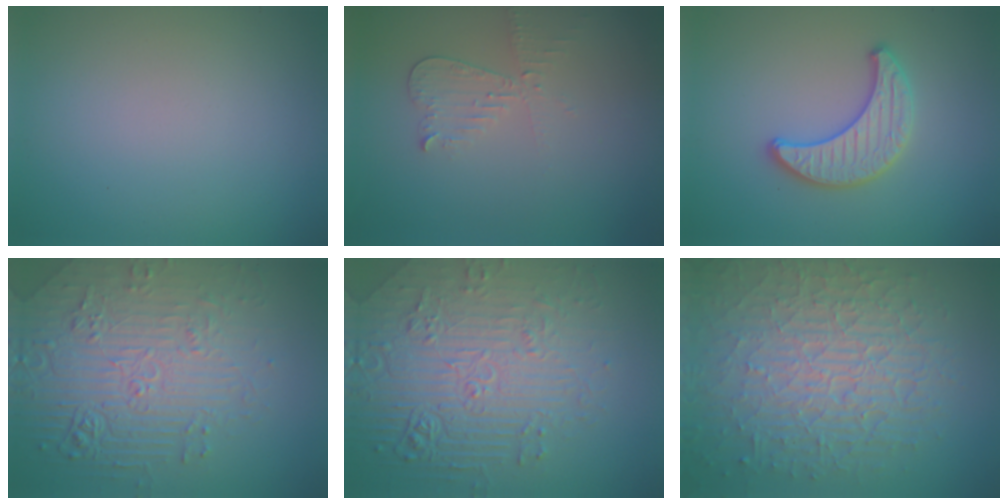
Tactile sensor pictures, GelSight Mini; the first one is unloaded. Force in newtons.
{"total": 2.1, "press": 2.1, "slide": 0.1}
{"total": 2.7, "press": 2.7, "slide": 0.1}
{"total": 6.9, "press": 5.6, "slide": 4.0}
{"total": 8.0, "press": 6.1, "slide": 5.1}
{"total": 10.5, "press": 6.7, "slide": 8.1}